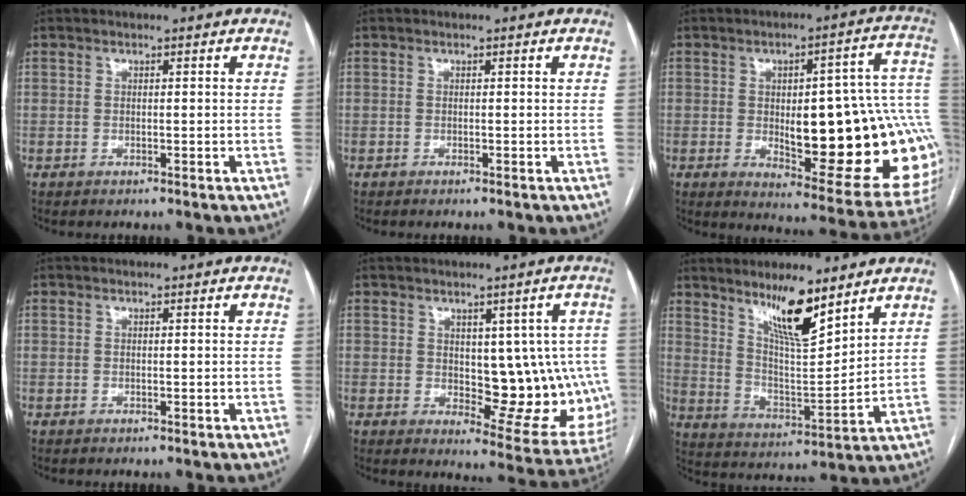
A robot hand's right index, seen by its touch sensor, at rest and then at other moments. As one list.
[{"total": 0.0}, {"total": 24.4, "force": [-2.4, 6.2, 23.5], "torque": [-0.212, 0.022, -0.009]}, {"total": 0.0}, {"total": 12.5, "force": [0.1, 6.1, 10.9], "torque": [-0.105, 0.002, 0.017]}, {"total": 10.9, "force": [7.5, 2.1, 7.7], "torque": [-0.137, -0.007, 0.137]}]